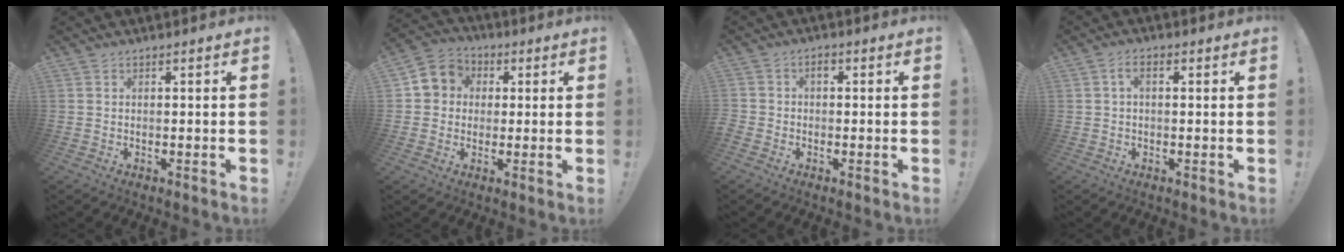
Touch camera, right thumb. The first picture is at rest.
{"total": 7.5, "force": [0.5, 7.1, 2.1], "torque": [-0.024, 0.009, 0.016]}
{"total": 2.5, "force": [-1.0, 1.8, 1.3], "torque": [-0.031, 0.007, -0.022]}
{"total": 2.9, "force": [0.4, 1.5, 2.5], "torque": [-0.041, 0.006, 0.004]}